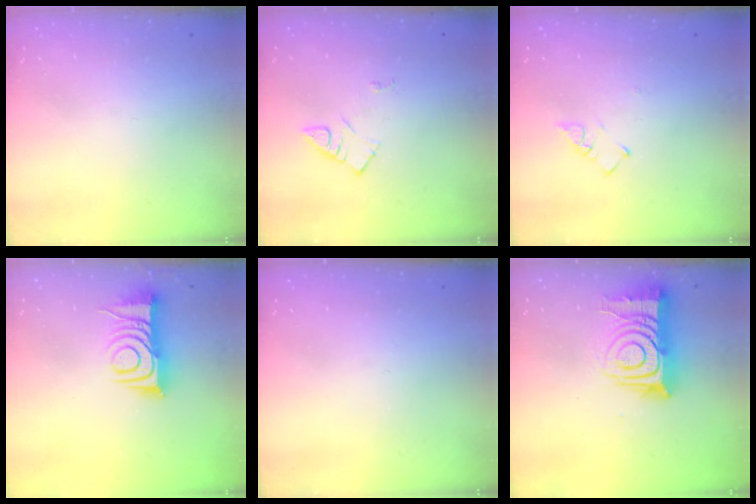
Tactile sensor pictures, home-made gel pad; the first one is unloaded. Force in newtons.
{"total": 4.5, "press": 4.4, "slide": 0.7}
{"total": 2.6, "press": 2.6, "slide": 0.5}
{"total": 10.9, "press": 10.9, "slide": 0.2}
{"total": 0.0}
{"total": 14.2, "press": 14.2, "slide": 1.2}